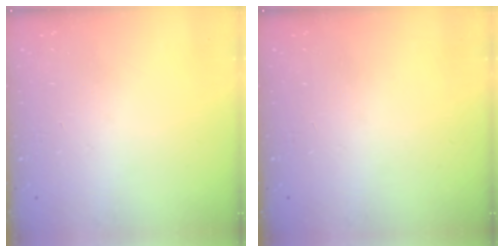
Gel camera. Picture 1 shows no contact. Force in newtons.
{"total": 0.0}